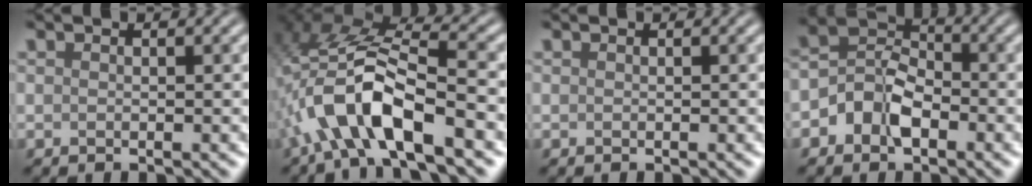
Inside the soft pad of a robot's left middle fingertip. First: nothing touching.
{"total": 9.4, "force": [-3.7, 3.5, 7.9], "torque": [-0.169, 0.010, -0.069]}
{"total": 0.0}
{"total": 4.5, "force": [-2.0, 3.0, 2.8], "torque": [-0.047, 0.010, -0.047]}